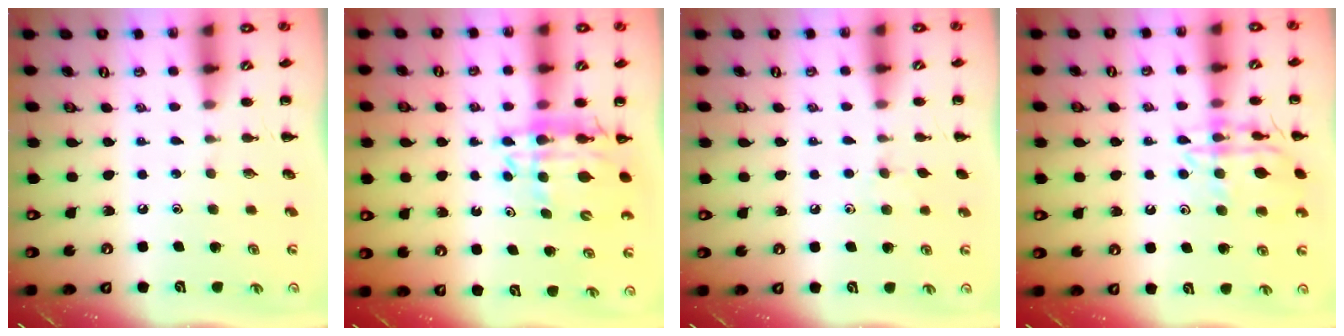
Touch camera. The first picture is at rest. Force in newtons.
{"total": 12.2, "press": 11.5, "slide": 4.0}
{"total": 3.3, "press": 3.1, "slide": 1.2}
{"total": 14.0, "press": 14.0, "slide": 0.9}